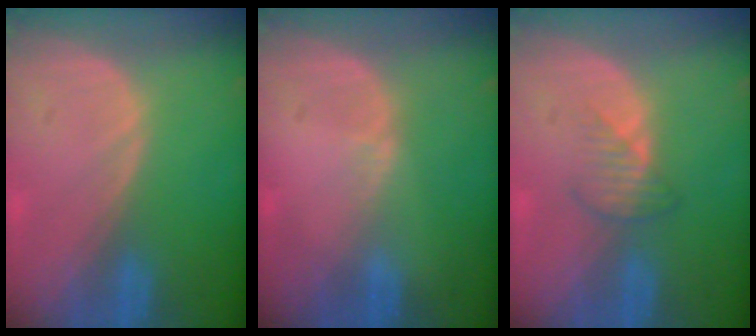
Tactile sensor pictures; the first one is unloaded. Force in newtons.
{"total": 0.6, "press": 0.6, "slide": 0.2}
{"total": 2.8, "press": 2.7, "slide": 0.8}